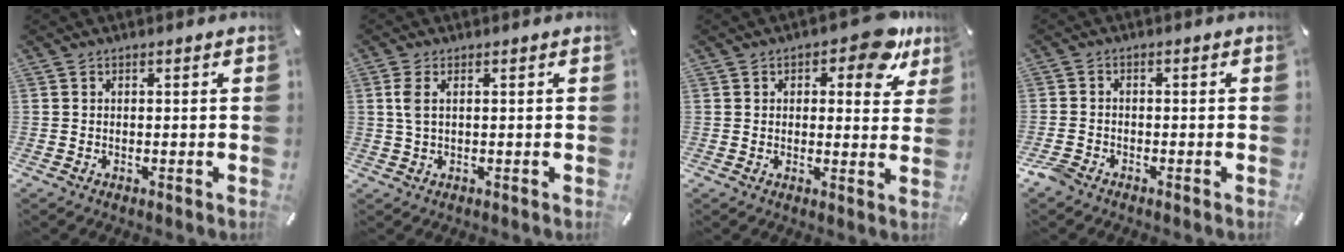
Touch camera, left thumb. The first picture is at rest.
{"total": 3.3, "force": [0.8, 1.3, 2.9], "torque": [-0.075, 0.000, 0.007]}
{"total": 10.5, "force": [6.1, 5.1, 6.9], "torque": [-0.072, -0.032, 0.099]}
{"total": 2.4, "force": [-2.0, 1.1, 0.9], "torque": [-0.028, 0.005, -0.042]}